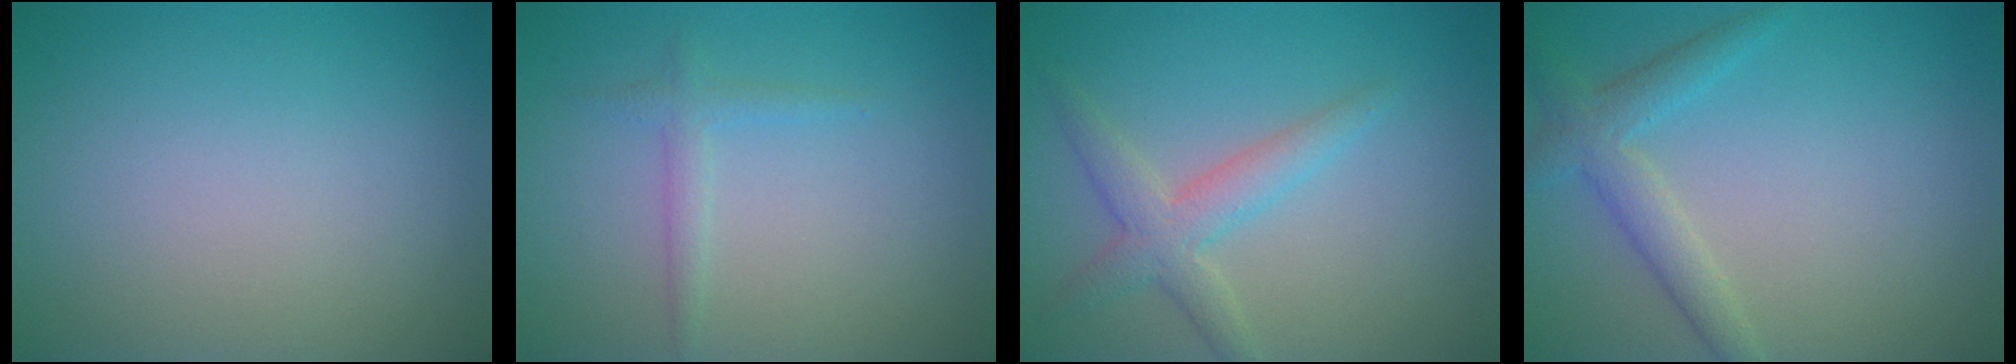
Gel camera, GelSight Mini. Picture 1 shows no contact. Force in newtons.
{"total": 1.3, "press": 1.3, "slide": 0.1}
{"total": 3.1, "press": 3.1, "slide": 0.4}
{"total": 3.0, "press": 3.0, "slide": 0.3}